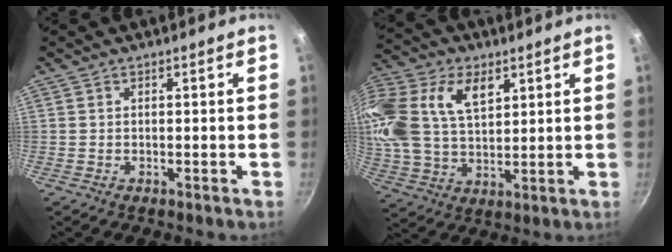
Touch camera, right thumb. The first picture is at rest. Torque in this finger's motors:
{"motor_torque": [1.07, 3.93, 0.71, -0.46, 0.30]}